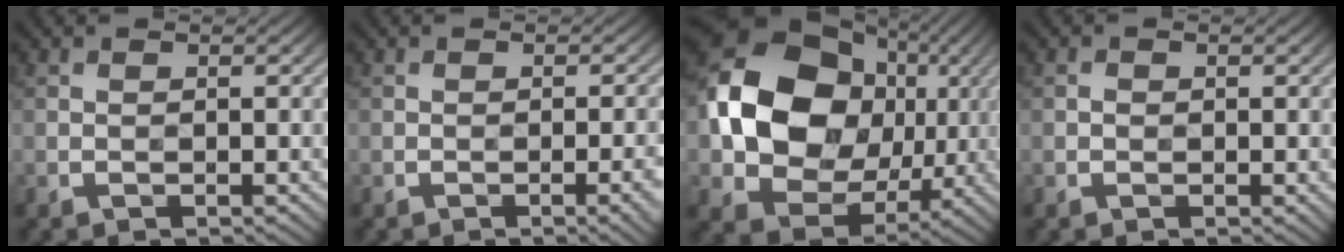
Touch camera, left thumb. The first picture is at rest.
{"total": 2.9, "force": [-1.1, 0.6, 2.6], "torque": [-0.036, 0.002, -0.017]}
{"total": 16.5, "force": [1.9, 13.3, 9.6], "torque": [-0.201, 0.000, 0.029]}
{"total": 0.7, "force": [-0.1, 0.6, 0.4], "torque": [-0.004, -0.004, -0.003]}